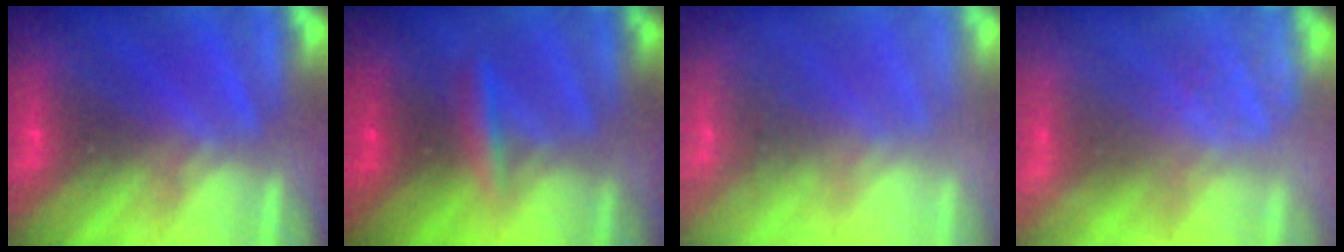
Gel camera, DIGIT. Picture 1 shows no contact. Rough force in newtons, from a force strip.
{"total": 2.4}
{"total": 7.2}
{"total": 2.4}